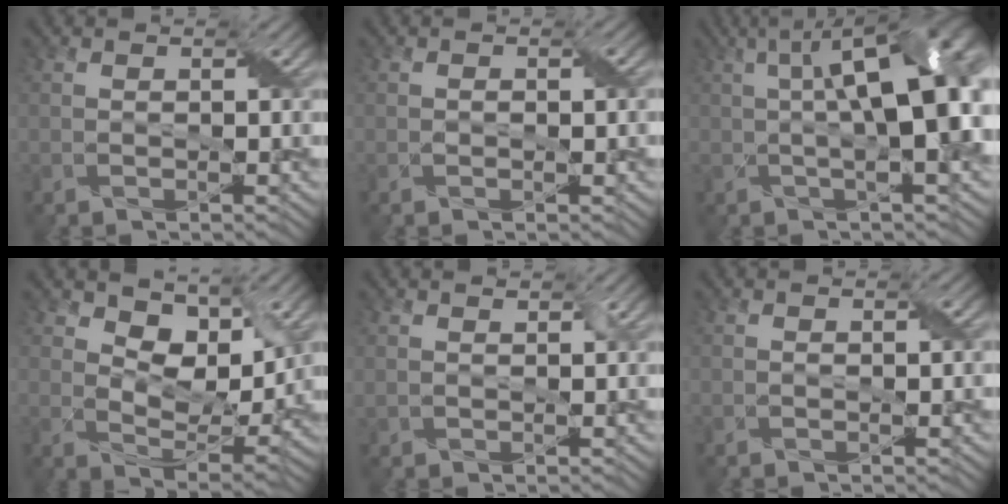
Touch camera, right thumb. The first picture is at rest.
{"total": 1.4, "force": [0.0, 0.8, 1.1], "torque": [-0.017, -0.001, 0.000]}
{"total": 15.2, "force": [1.1, 5.4, 14.2], "torque": [-0.199, 0.017, 0.012]}
{"total": 7.8, "force": [3.8, 4.5, 5.1], "torque": [-0.089, -0.011, 0.061]}
{"total": 1.1, "force": [0.7, 0.6, 0.5], "torque": [-0.016, -0.001, 0.017]}
{"total": 0.9, "force": [0.1, 0.3, 0.8], "torque": [-0.015, -0.001, 0.002]}